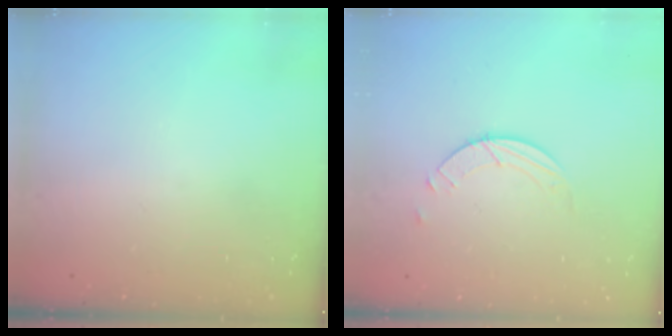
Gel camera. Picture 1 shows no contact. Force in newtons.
{"total": 2.5, "press": 2.4, "slide": 0.2}